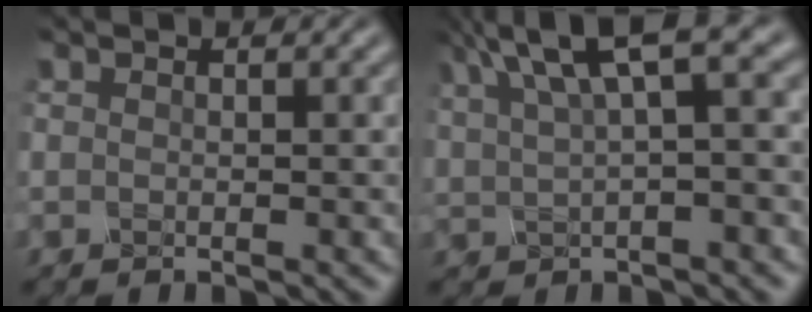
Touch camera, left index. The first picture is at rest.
{"total": 7.5, "force": [3.7, 2.1, 6.2], "torque": [-0.118, 0.026, 0.072]}